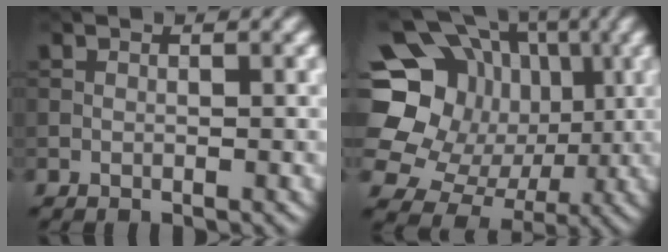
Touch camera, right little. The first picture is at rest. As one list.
[{"total": 18.4, "force": [1.5, 16.6, 7.9], "torque": [-0.192, 0.035, 0.015]}]